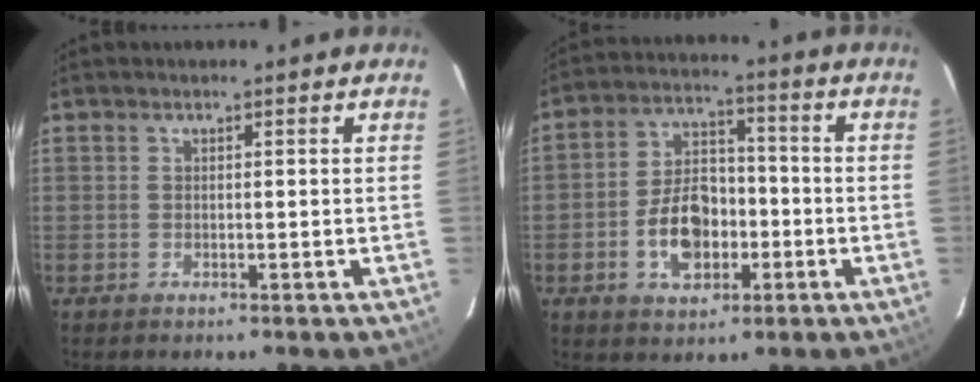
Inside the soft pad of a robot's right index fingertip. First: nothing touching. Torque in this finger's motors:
{"motor_torque": [1.78, -0.35, 0.36, 0.09]}